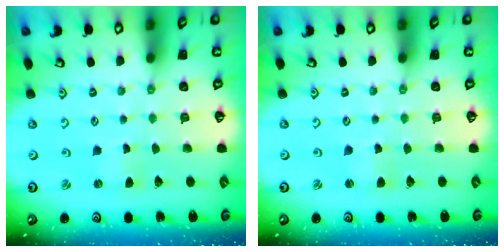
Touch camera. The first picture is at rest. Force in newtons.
{"total": 2.4, "press": 2.4, "slide": 0.3}